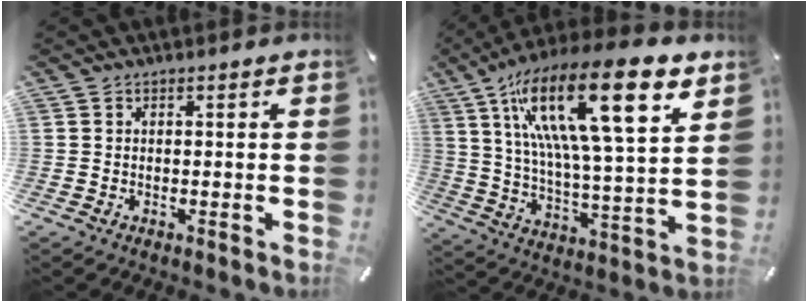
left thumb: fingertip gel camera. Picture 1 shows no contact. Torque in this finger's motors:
{"motor_torque": [3.10, 1.91, 2.14, -0.63, 1.02]}